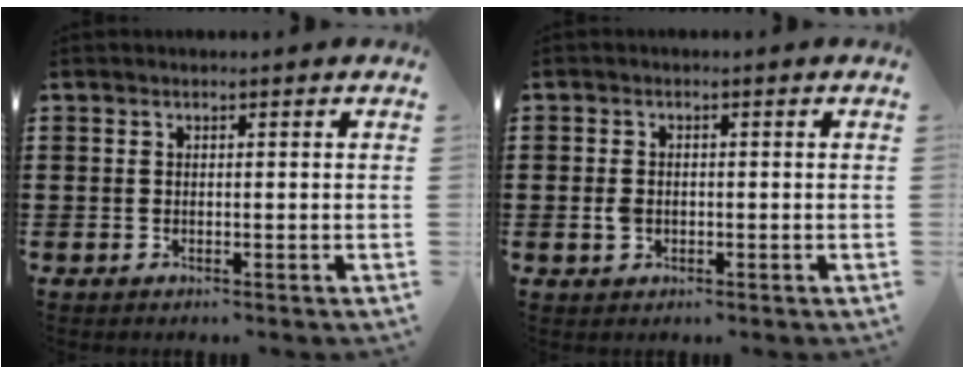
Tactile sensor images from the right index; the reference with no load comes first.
{"total": 1.9, "force": [-0.3, 1.5, 1.2], "torque": [-0.032, 0.002, -0.009]}